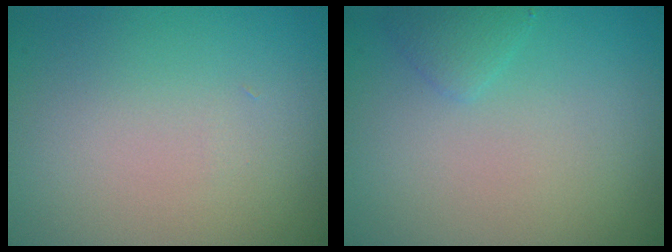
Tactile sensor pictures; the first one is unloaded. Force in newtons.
{"total": 1.1, "press": 1.1, "slide": 0.1}